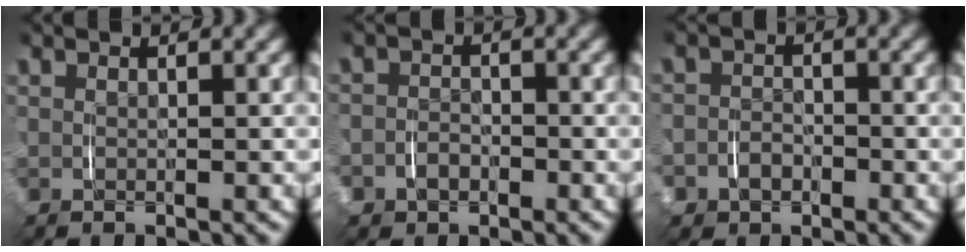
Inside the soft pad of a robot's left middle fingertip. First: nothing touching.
{"total": 3.4, "force": [-1.6, 2.9, 0.6], "torque": [-0.022, -0.007, -0.033]}
{"total": 4.1, "force": [-2.0, 3.6, 0.7], "torque": [-0.021, -0.011, -0.041]}